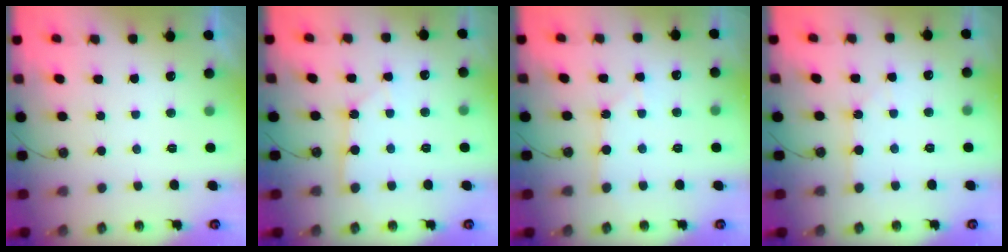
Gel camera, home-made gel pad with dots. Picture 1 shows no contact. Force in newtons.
{"total": 3.0, "press": 3.0, "slide": 0.2}
{"total": 3.0, "press": 2.9, "slide": 0.4}
{"total": 2.6, "press": 2.6, "slide": 0.3}